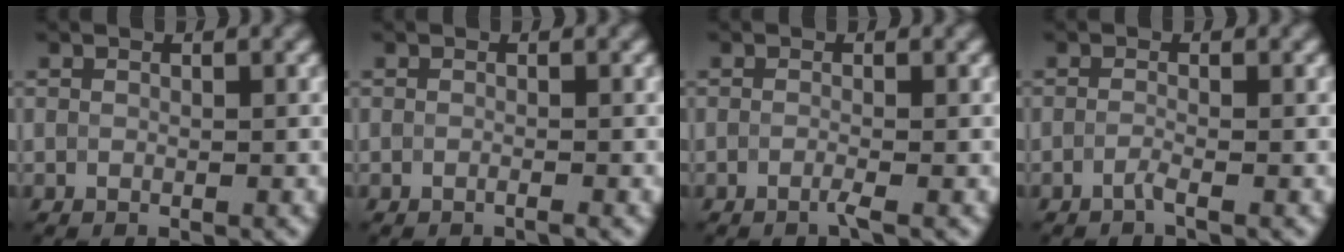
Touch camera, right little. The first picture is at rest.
{"total": 0.8, "force": [-0.8, -0.1, 0.1], "torque": [0.000, -0.009, -0.018]}
{"total": 1.1, "force": [-1.1, -0.2, 0.2], "torque": [-0.004, -0.006, -0.020]}
{"total": 1.3, "force": [-1.2, -0.3, -0.1], "torque": [0.000, -0.002, -0.025]}